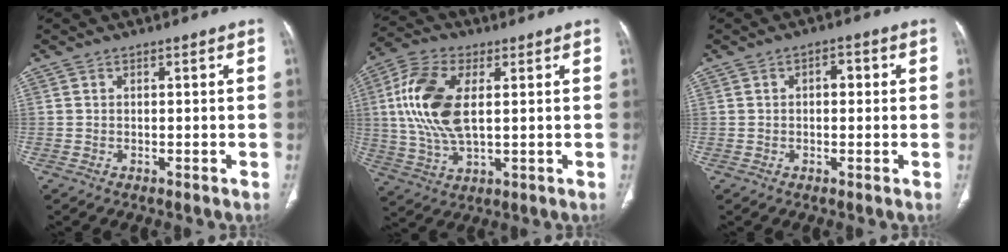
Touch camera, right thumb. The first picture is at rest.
{"total": 14.3, "force": [2.5, 7.2, 12.1], "torque": [-0.263, 0.001, 0.049]}
{"total": 2.6, "force": [0.4, 1.5, 2.1], "torque": [-0.022, 0.009, 0.002]}